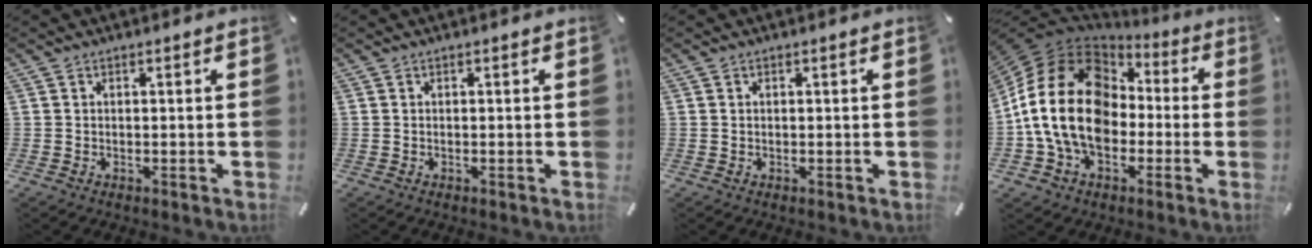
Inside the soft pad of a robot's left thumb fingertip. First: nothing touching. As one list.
[{"total": 0.0}, {"total": 0.0}, {"total": 20.3, "force": [-1.5, 15.8, 12.7], "torque": [-0.262, 0.018, -0.027]}]